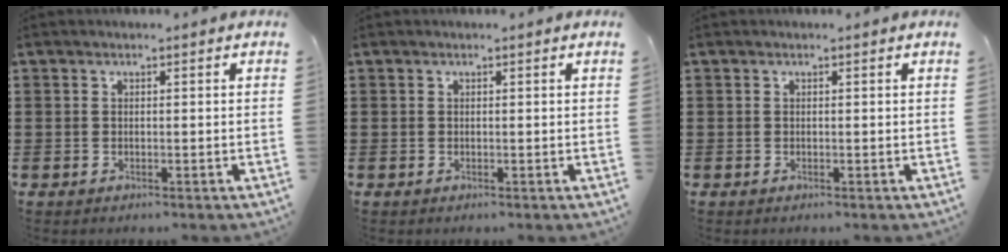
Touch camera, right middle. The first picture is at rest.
{"total": 0.0}
{"total": 0.0}